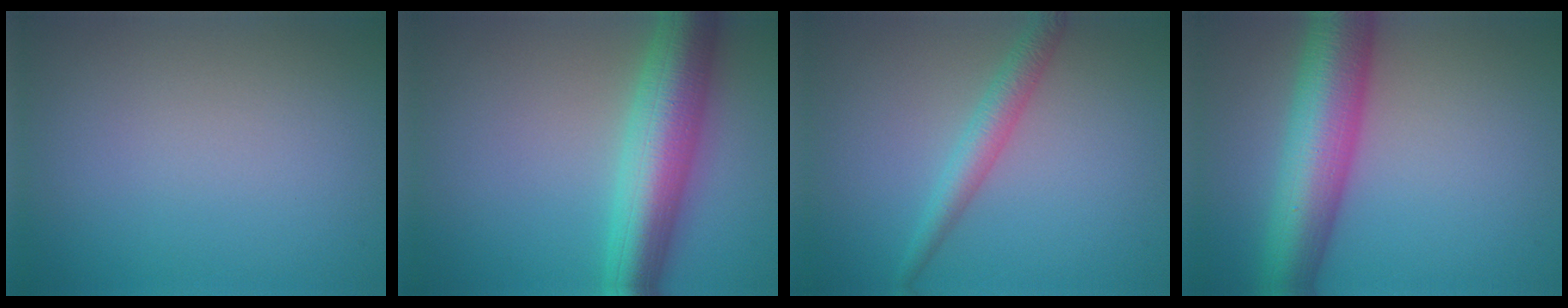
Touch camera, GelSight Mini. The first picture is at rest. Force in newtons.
{"total": 8.0, "press": 8.0, "slide": 0.1}
{"total": 2.7, "press": 2.7, "slide": 0.1}
{"total": 9.3, "press": 9.3, "slide": 0.2}